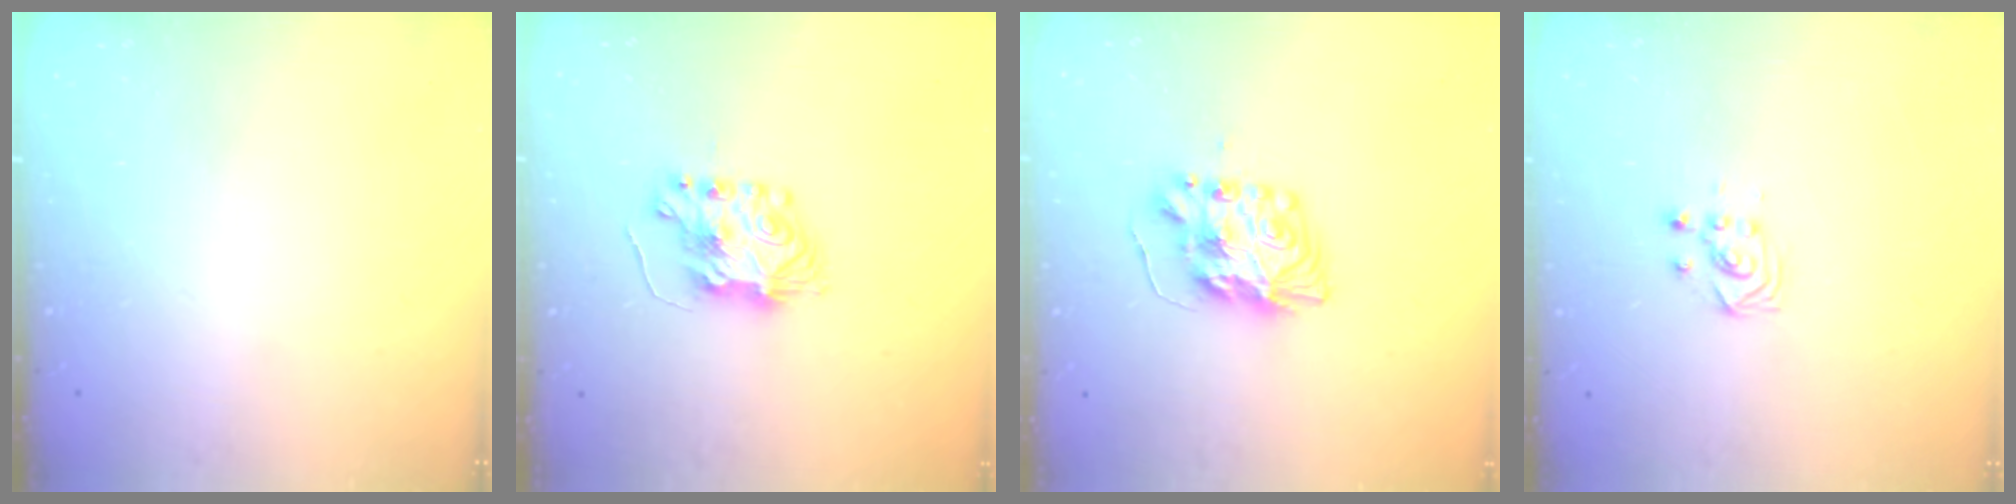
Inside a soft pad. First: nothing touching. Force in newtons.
{"total": 7.5, "press": 7.5, "slide": 0.6}
{"total": 9.5, "press": 9.5, "slide": 0.4}
{"total": 2.7, "press": 2.7, "slide": 0.3}